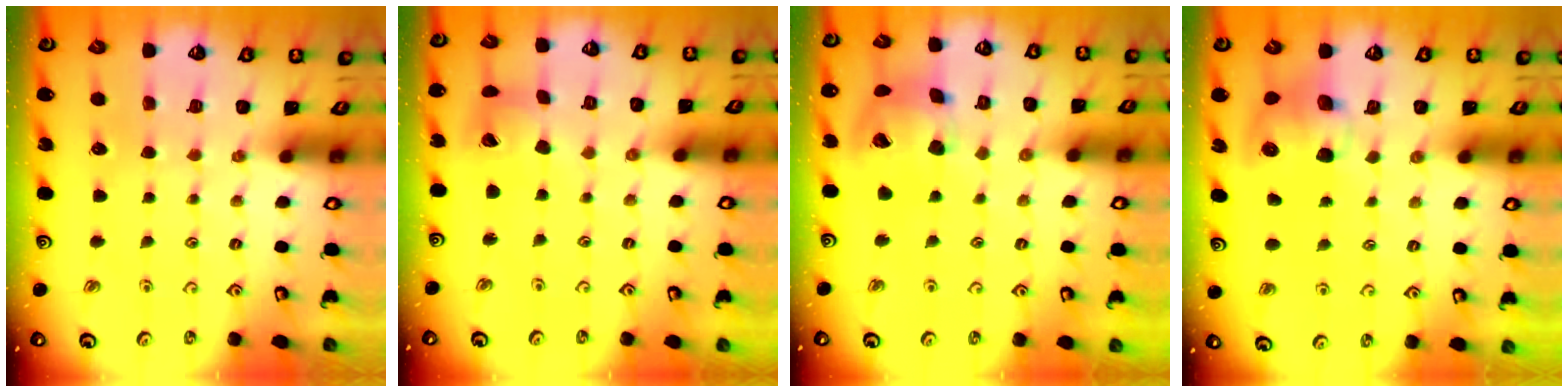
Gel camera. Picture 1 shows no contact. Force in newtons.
{"total": 7.4, "press": 7.3, "slide": 1.1}
{"total": 14.9, "press": 14.7, "slide": 2.4}
{"total": 8.6, "press": 8.5, "slide": 1.1}